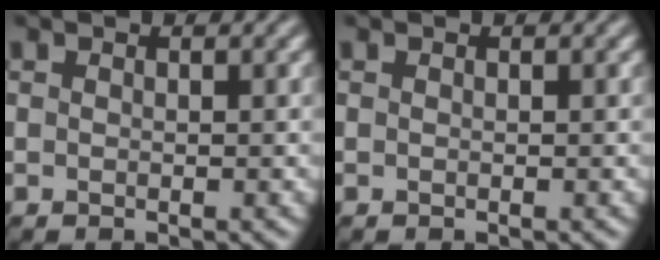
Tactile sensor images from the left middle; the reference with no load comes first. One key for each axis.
{"total": 0.0}